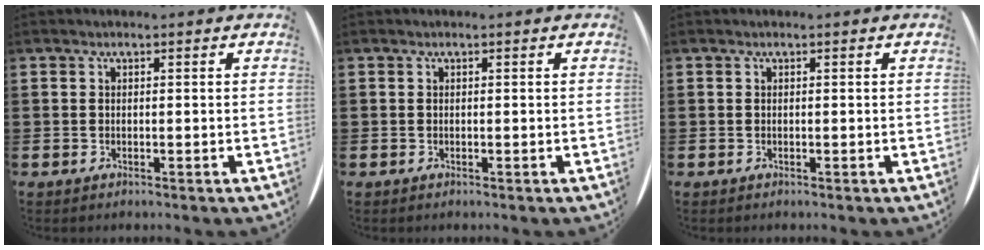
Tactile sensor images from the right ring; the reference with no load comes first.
{"total": 0.0}
{"total": 0.0}